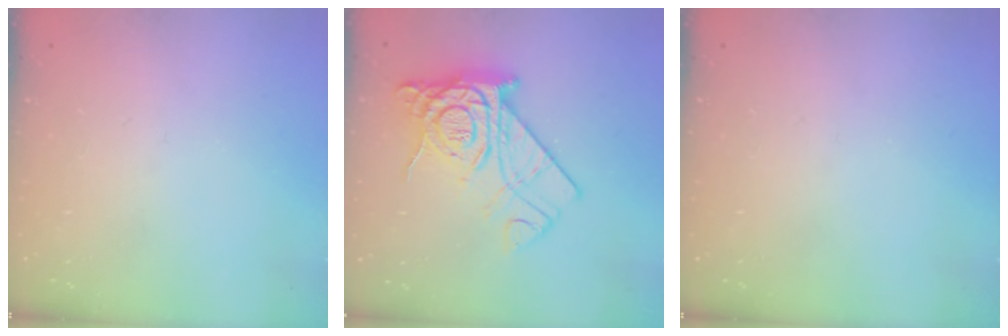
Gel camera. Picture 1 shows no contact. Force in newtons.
{"total": 18.3, "press": 18.2, "slide": 1.7}
{"total": 0.0}